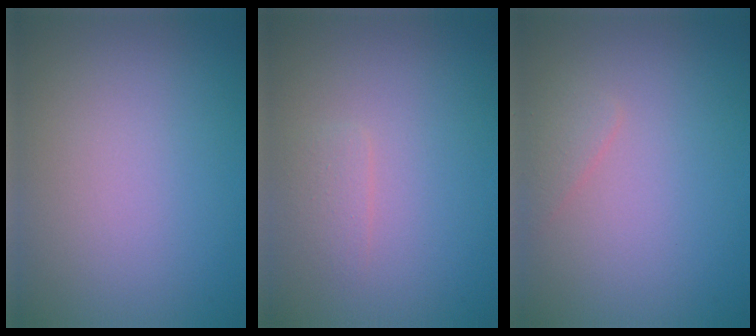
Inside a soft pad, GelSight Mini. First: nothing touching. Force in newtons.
{"total": 1.0, "press": 1.0, "slide": 0.0}
{"total": 0.9, "press": 0.9, "slide": 0.1}